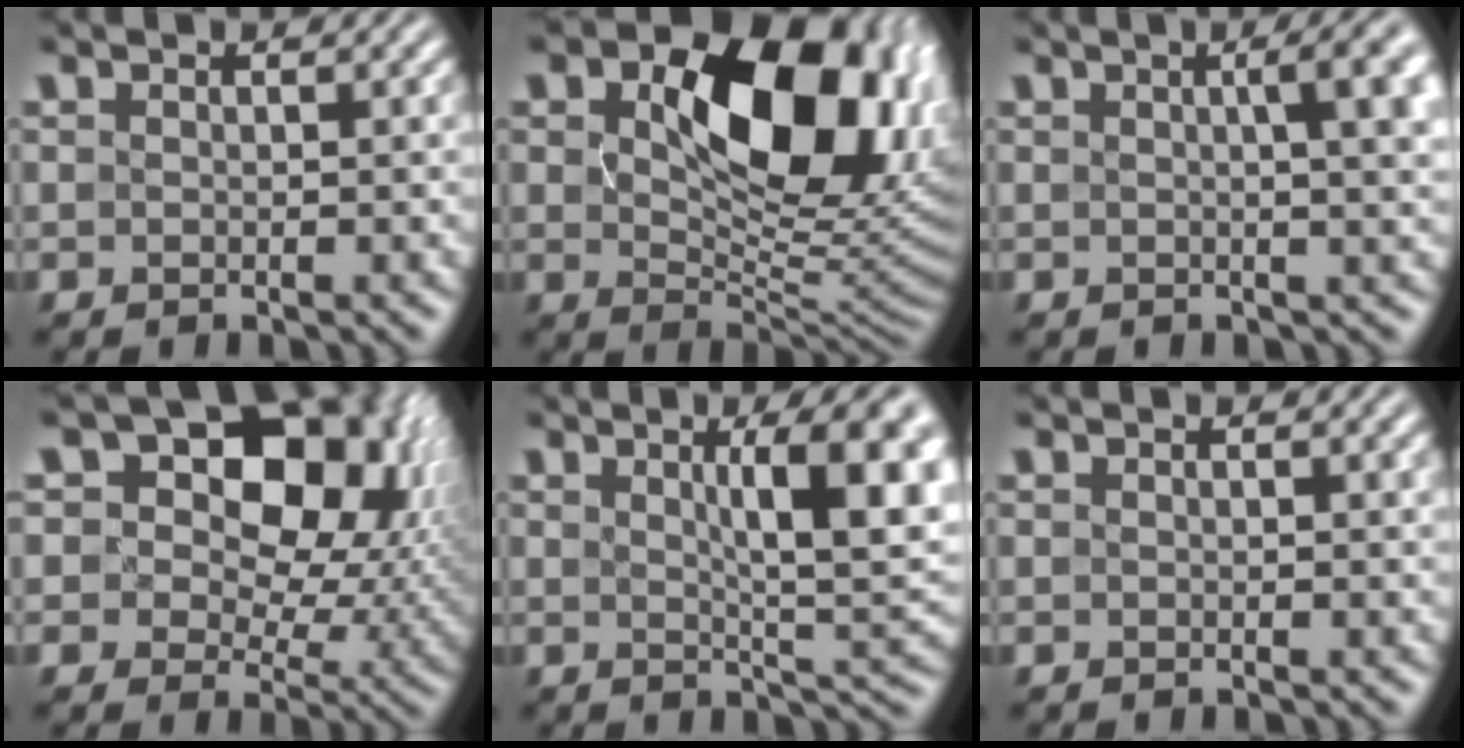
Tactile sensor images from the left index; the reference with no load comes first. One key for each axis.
{"total": 14.2, "fx": 3.9, "fy": 7.9, "fz": 11.1, "tx": -0.155, "ty": -0.004, "tz": 0.071}
{"total": 6.6, "fx": 1.3, "fy": 2.1, "fz": 6.1, "tx": -0.036, "ty": 0.021, "tz": 0.007}
{"total": 15.6, "fx": 5.7, "fy": 10.1, "fz": 10.5, "tx": -0.123, "ty": 0.025, "tz": 0.067}
{"total": 9.2, "fx": 2.5, "fy": 2.3, "fz": 8.5, "tx": -0.110, "ty": 0.004, "tz": 0.041}
{"total": 1.2, "fx": 0.3, "fy": 0.3, "fz": 1.1, "tx": -0.011, "ty": 0.004, "tz": 0.002}